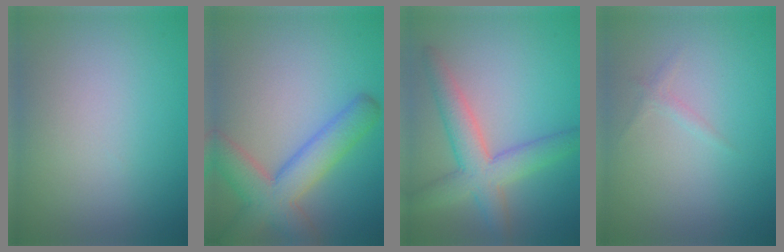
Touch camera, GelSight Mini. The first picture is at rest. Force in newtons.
{"total": 6.6, "press": 6.6, "slide": 0.3}
{"total": 5.5, "press": 5.5, "slide": 0.2}
{"total": 0.7, "press": 0.7, "slide": 0.1}